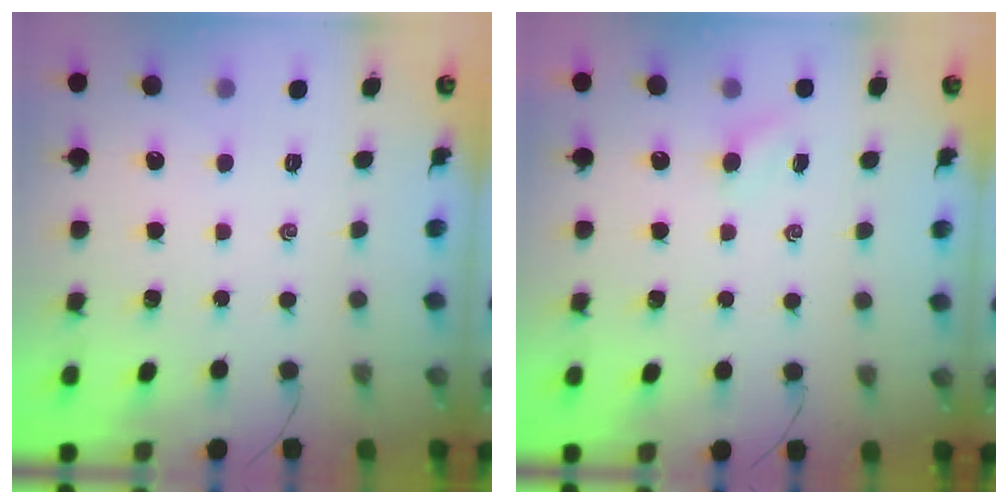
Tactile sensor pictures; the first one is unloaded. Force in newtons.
{"total": 2.7, "press": 2.6, "slide": 0.8}